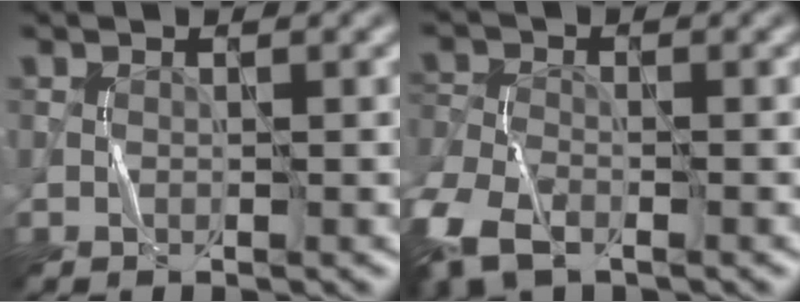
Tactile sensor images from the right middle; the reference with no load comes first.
{"total": 7.0, "force": [-4.2, 3.8, 4.1], "torque": [-0.104, -0.021, -0.092]}